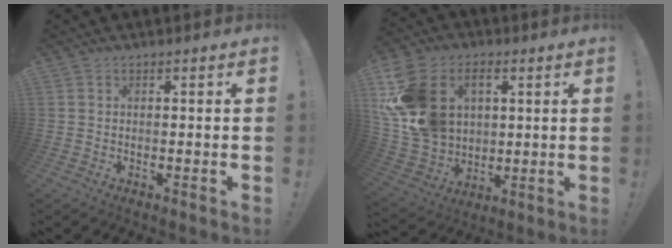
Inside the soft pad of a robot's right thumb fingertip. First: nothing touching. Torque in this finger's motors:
{"motor_torque": [1.25, 1.28, 1.21, 0.81, 0.44]}